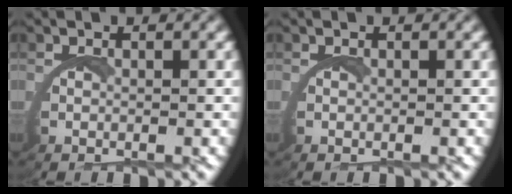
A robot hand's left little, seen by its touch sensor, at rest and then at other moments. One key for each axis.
{"total": 0.0}